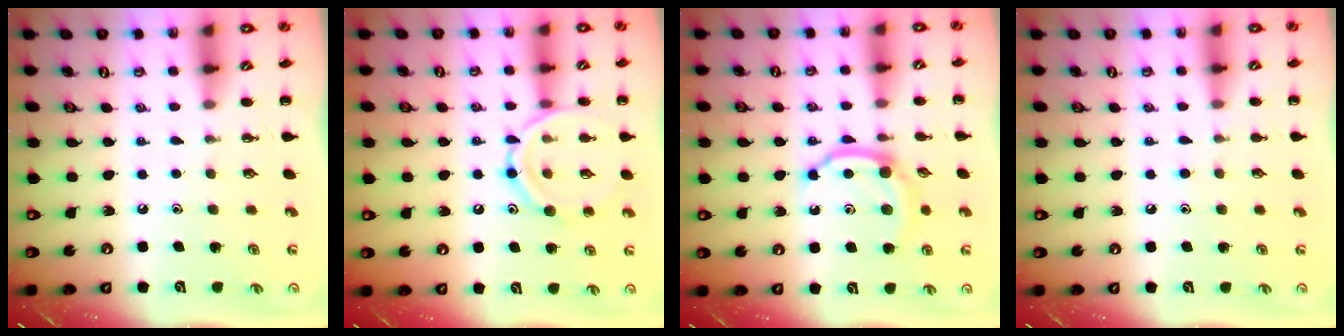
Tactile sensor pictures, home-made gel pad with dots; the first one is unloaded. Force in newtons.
{"total": 12.4, "press": 12.3, "slide": 1.1}
{"total": 7.9, "press": 7.8, "slide": 0.9}
{"total": 5.9, "press": 5.4, "slide": 2.3}